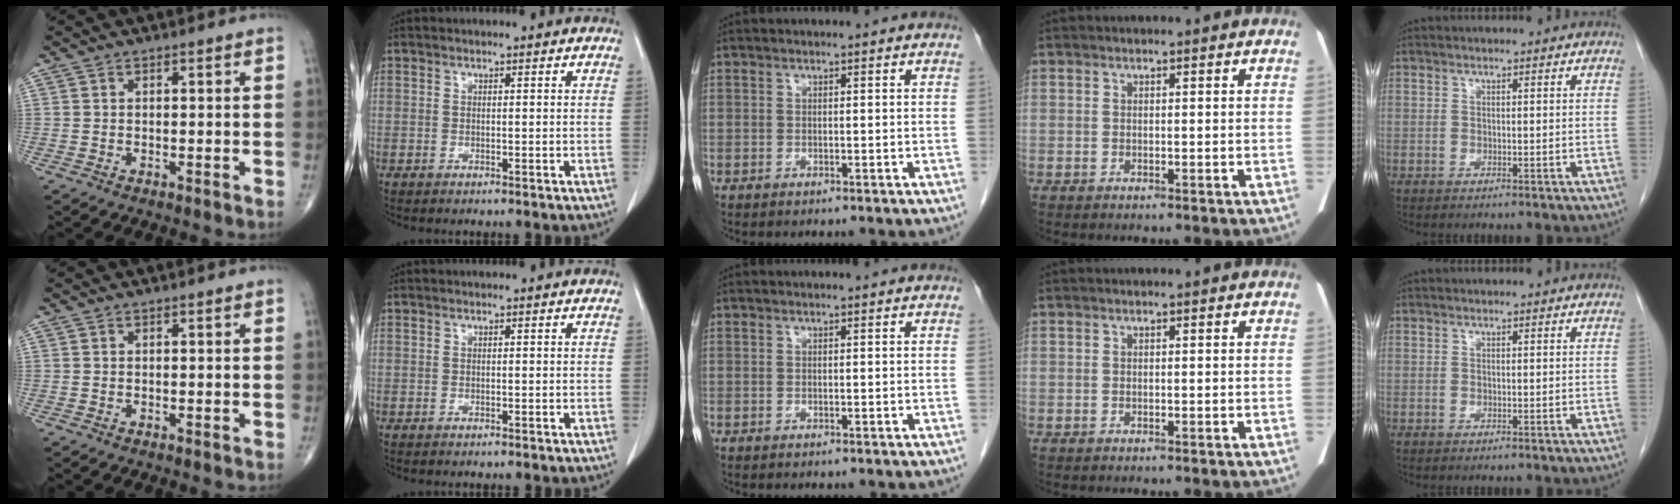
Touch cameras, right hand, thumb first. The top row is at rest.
{}